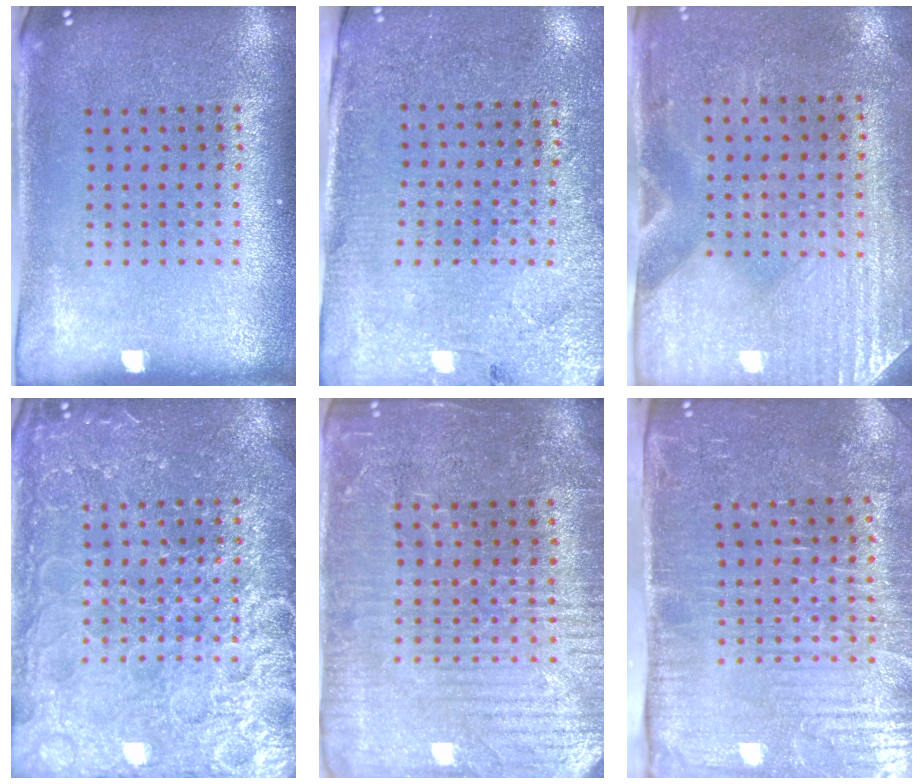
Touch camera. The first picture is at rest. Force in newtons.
{"total": 2.8, "press": 2.6, "slide": 1.1}
{"total": 2.9, "press": 2.5, "slide": 1.5}
{"total": 7.0, "press": 6.9, "slide": 0.8}
{"total": 4.2, "press": 3.9, "slide": 1.5}
{"total": 5.0, "press": 4.3, "slide": 2.5}